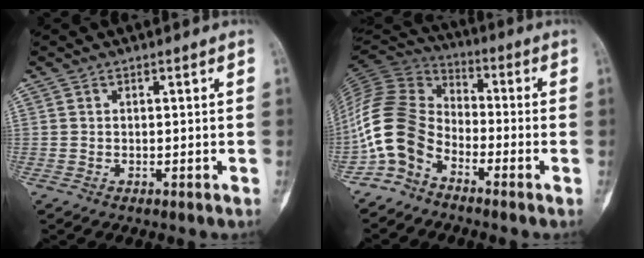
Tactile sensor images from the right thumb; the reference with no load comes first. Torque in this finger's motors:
{"motor_torque": [0.84, 0.71, 1.24, -1.16, 0.19]}